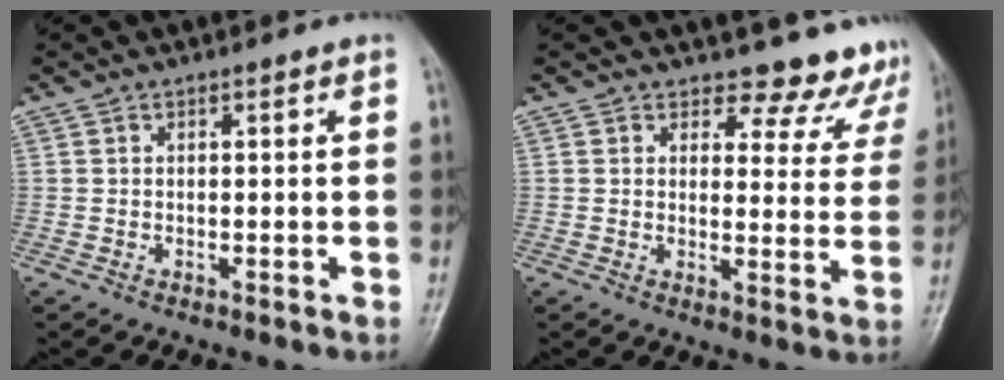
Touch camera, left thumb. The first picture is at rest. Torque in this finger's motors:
{"motor_torque": [-0.03, -0.11, -0.19, -0.24, 0.01]}